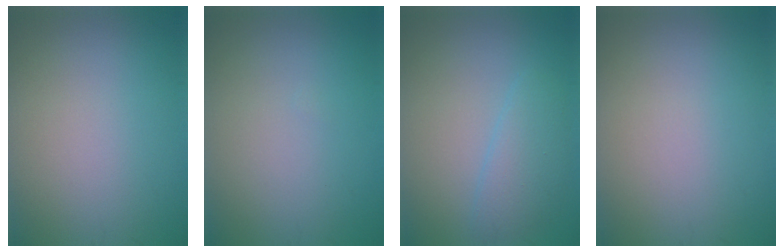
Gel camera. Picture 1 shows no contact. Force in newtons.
{"total": 0.0}
{"total": 2.7, "press": 2.7, "slide": 0.1}
{"total": 0.0}